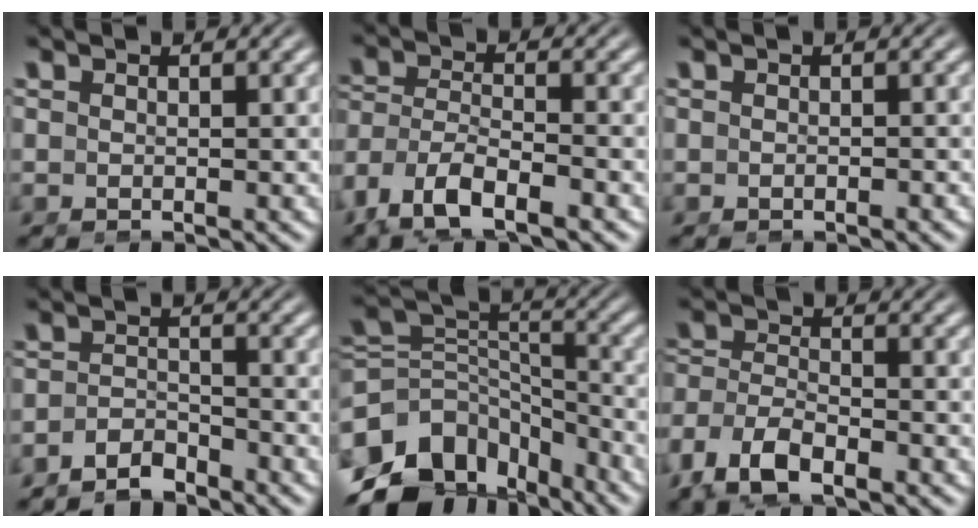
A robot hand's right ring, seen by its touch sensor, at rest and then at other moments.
{"total": 7.1, "force": [-3.3, 4.8, 4.0], "torque": [-0.109, -0.038, -0.044]}
{"total": 0.5, "force": [-0.5, -0.1, 0.2], "torque": [-0.004, 0.002, -0.009]}
{"total": 4.1, "force": [-3.6, 1.6, 1.2], "torque": [-0.018, -0.018, -0.057]}
{"total": 14.2, "force": [-5.5, 10.9, 7.3], "torque": [-0.160, -0.051, -0.080]}
{"total": 6.7, "force": [-3.2, 4.7, 3.4], "torque": [-0.097, -0.035, -0.044]}